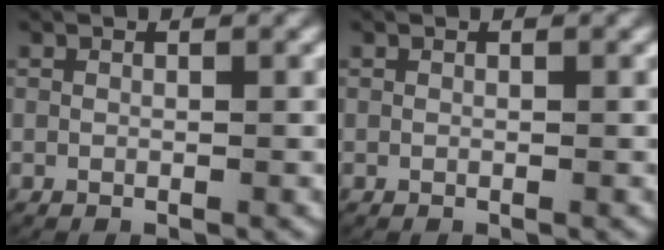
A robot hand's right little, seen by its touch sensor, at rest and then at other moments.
{"total": 0.0}